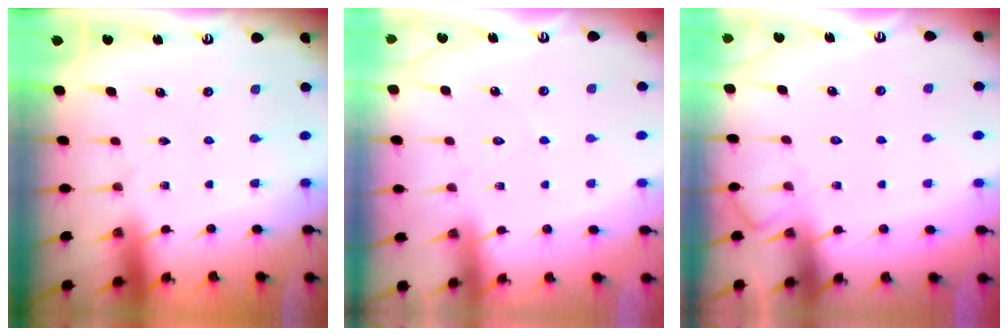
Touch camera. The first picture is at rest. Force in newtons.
{"total": 3.3, "press": 3.3, "slide": 0.3}
{"total": 4.6, "press": 4.5, "slide": 0.6}